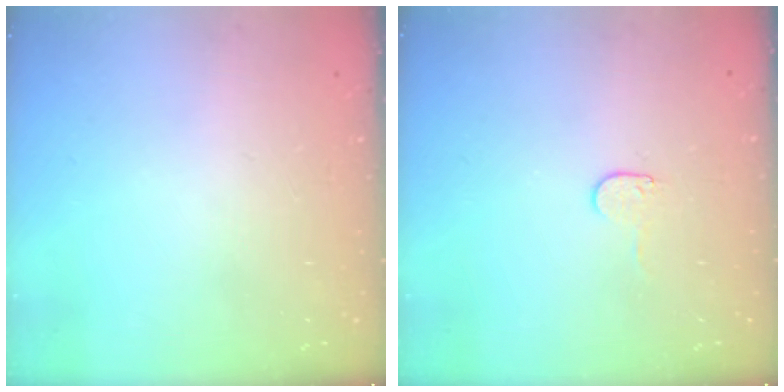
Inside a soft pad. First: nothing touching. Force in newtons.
{"total": 4.5, "press": 4.5, "slide": 0.5}